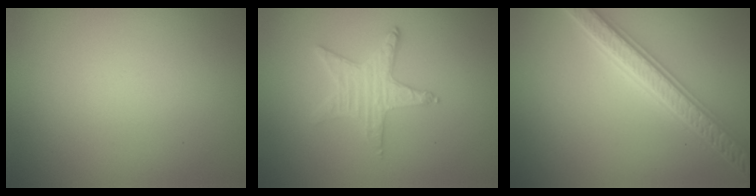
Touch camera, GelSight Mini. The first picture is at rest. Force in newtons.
{"total": 2.8, "press": 2.8, "slide": 0.4}
{"total": 5.5, "press": 5.4, "slide": 1.1}